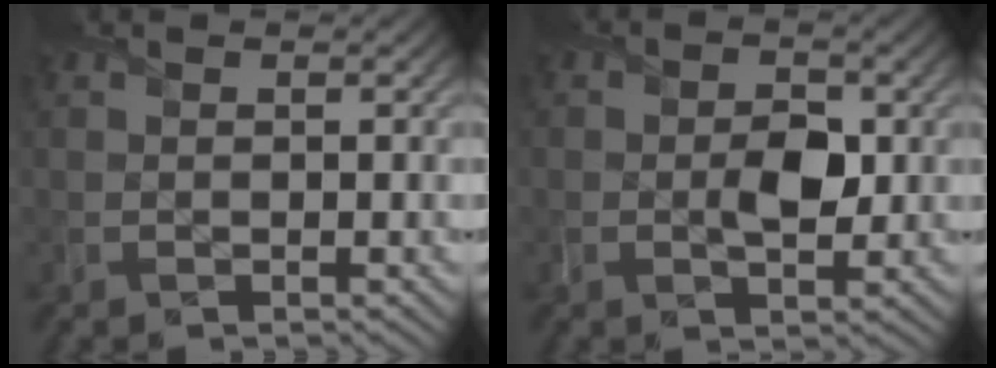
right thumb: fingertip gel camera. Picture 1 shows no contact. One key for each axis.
{"total": 3.4, "fx": -0.4, "fy": 2.1, "fz": 2.7, "tx": -0.048, "ty": -0.007, "tz": -0.008}